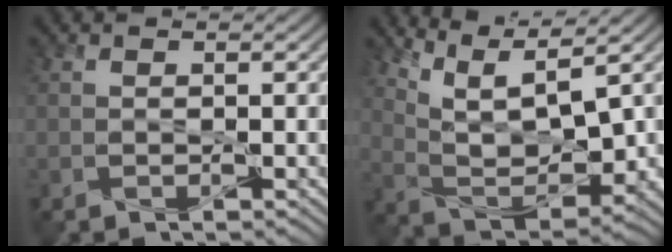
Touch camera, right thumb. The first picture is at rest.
{"total": 8.9, "force": [6.0, 2.4, 6.1], "torque": [-0.132, -0.003, 0.109]}